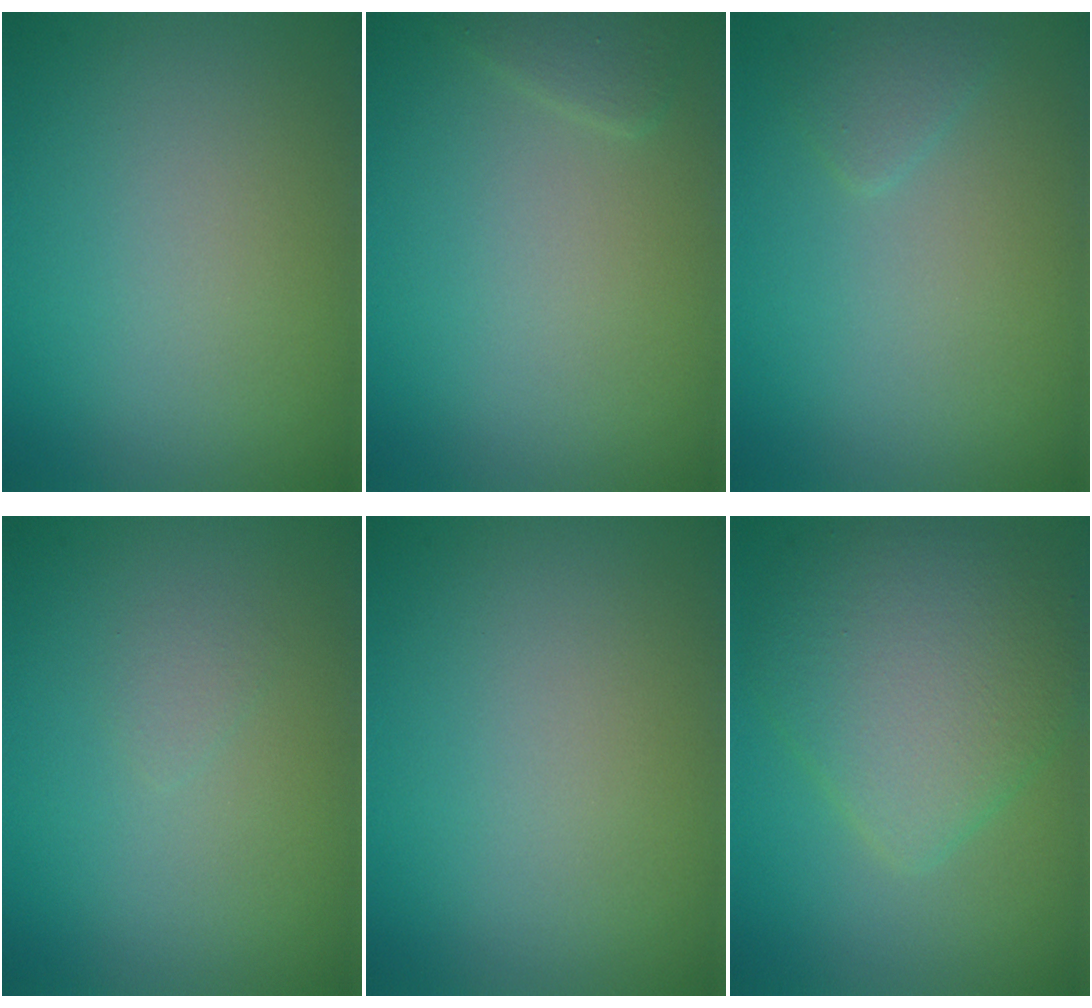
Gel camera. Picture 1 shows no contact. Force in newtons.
{"total": 1.1, "press": 1.1, "slide": 0.1}
{"total": 1.2, "press": 1.2, "slide": 0.1}
{"total": 0.7, "press": 0.7, "slide": 0.1}
{"total": 0.0}
{"total": 6.6, "press": 6.6, "slide": 0.1}